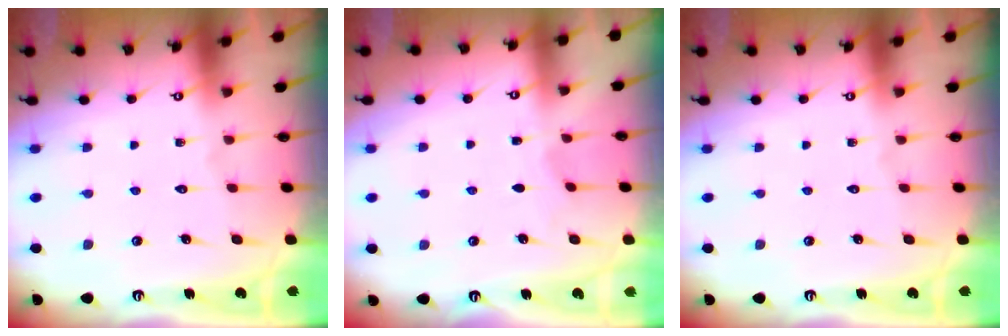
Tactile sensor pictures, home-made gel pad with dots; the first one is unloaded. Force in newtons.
{"total": 2.7, "press": 2.7, "slide": 0.2}
{"total": 0.0}